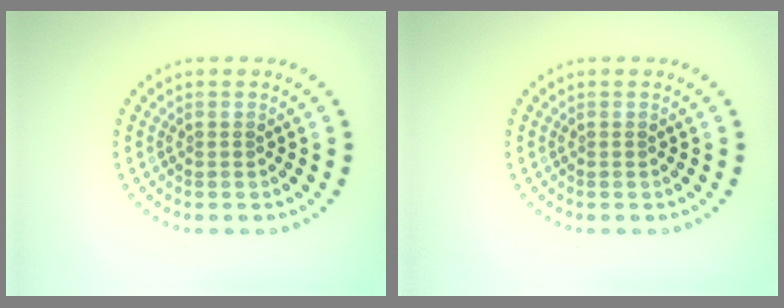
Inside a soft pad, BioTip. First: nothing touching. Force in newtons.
{"total": 0.0}